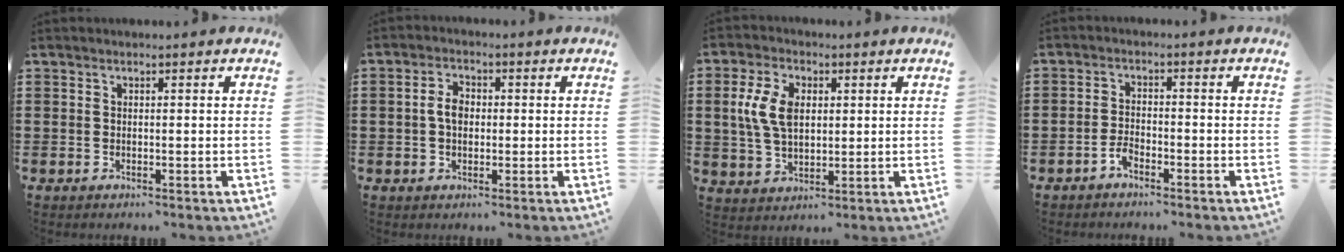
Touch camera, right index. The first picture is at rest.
{"total": 3.5, "force": [-0.1, 2.2, 2.7], "torque": [-0.054, 0.009, -0.004]}
{"total": 7.5, "force": [1.2, 4.7, 5.6], "torque": [-0.141, 0.011, 0.015]}
{"total": 2.3, "force": [-1.8, 0.9, 1.1], "torque": [-0.023, 0.004, -0.037]}